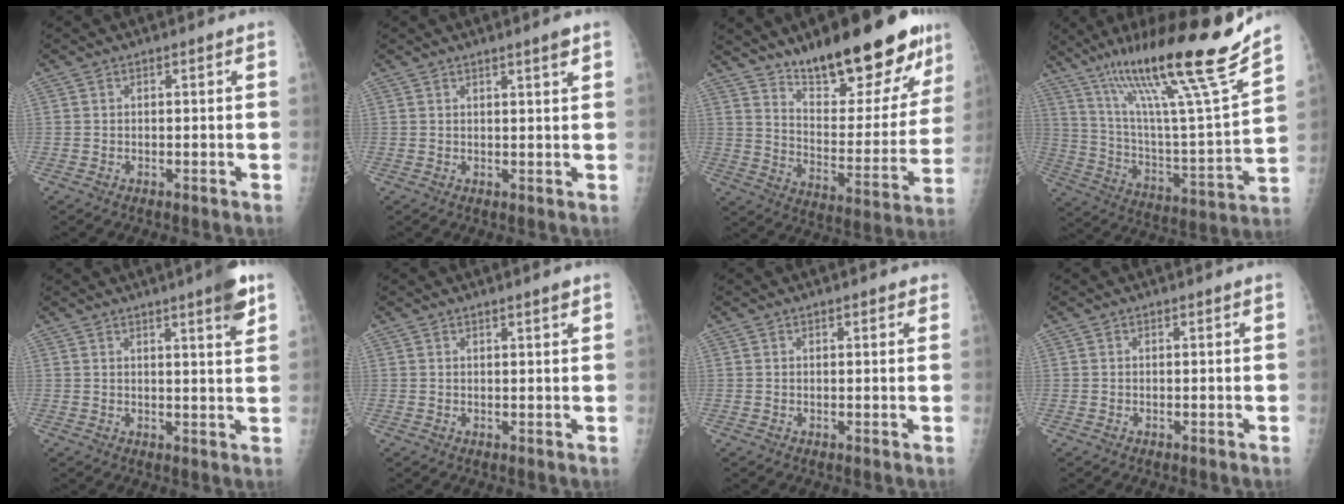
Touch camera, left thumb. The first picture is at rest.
{"total": 2.3, "force": [1.5, 0.0, 1.7], "torque": [-0.023, -0.010, 0.023]}
{"total": 24.5, "force": [17.1, 7.7, 15.8], "torque": [-0.184, -0.094, 0.263]}
{"total": 26.5, "force": [18.0, 1.9, 19.3], "torque": [-0.300, -0.062, 0.311]}
{"total": 6.0, "force": [3.5, 0.4, 4.9], "torque": [-0.062, -0.017, 0.045]}
{"total": 1.5, "force": [1.1, 0.1, 1.0], "torque": [-0.012, -0.006, 0.016]}
{"total": 1.5, "force": [0.9, 0.6, 1.0], "torque": [-0.005, -0.001, 0.008]}
{"total": 0.0}